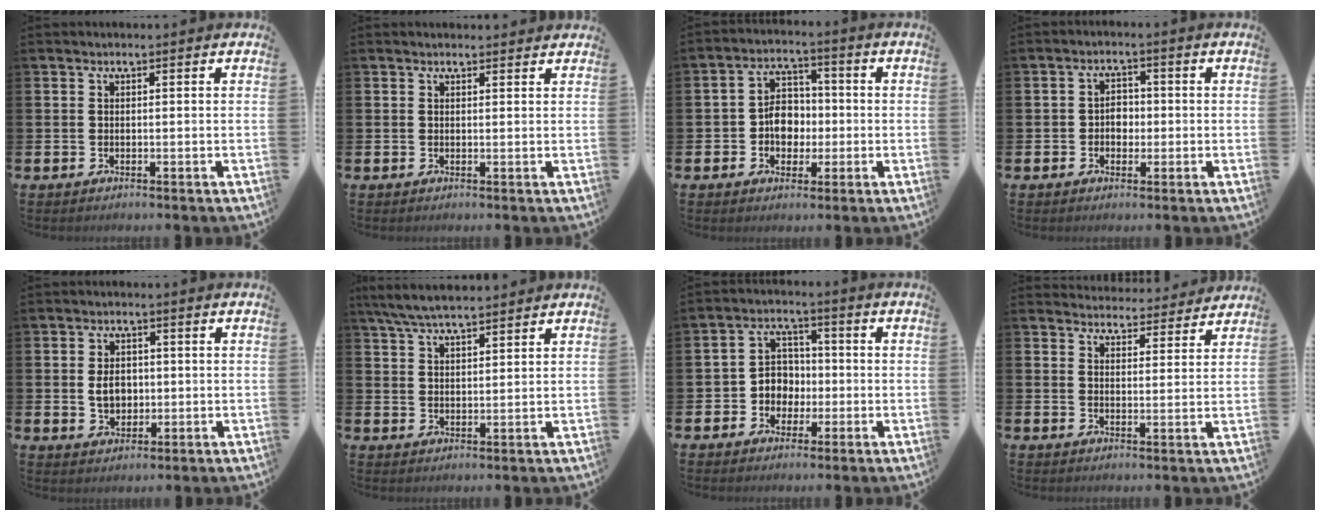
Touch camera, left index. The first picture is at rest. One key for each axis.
{"total": 0.9, "fx": 0.8, "fy": 0.2, "fz": 0.1, "tx": 0.008, "ty": -0.002, "tz": 0.013}
{"total": 5.5, "fx": -0.6, "fy": 4.4, "fz": 3.2, "tx": -0.054, "ty": 0.011, "tz": -0.019}
{"total": 2.8, "fx": -0.4, "fy": 2.2, "fz": 1.6, "tx": -0.018, "ty": 0.001, "tz": -0.015}
{"total": 3.9, "fx": 0.1, "fy": 3.0, "fz": 2.5, "tx": -0.030, "ty": 0.003, "tz": -0.007}
{"total": 5.8, "fx": 5.4, "fy": 0.9, "fz": 2.0, "tx": -0.059, "ty": -0.012, "tz": 0.101}
{"total": 4.8, "fx": -0.6, "fy": 4.5, "fz": 1.5, "tx": -0.038, "ty": 0.004, "tz": -0.019}
{"total": 4.0, "fx": 3.9, "fy": 0.8, "fz": -0.2, "tx": 0.003, "ty": -0.029, "tz": 0.067}